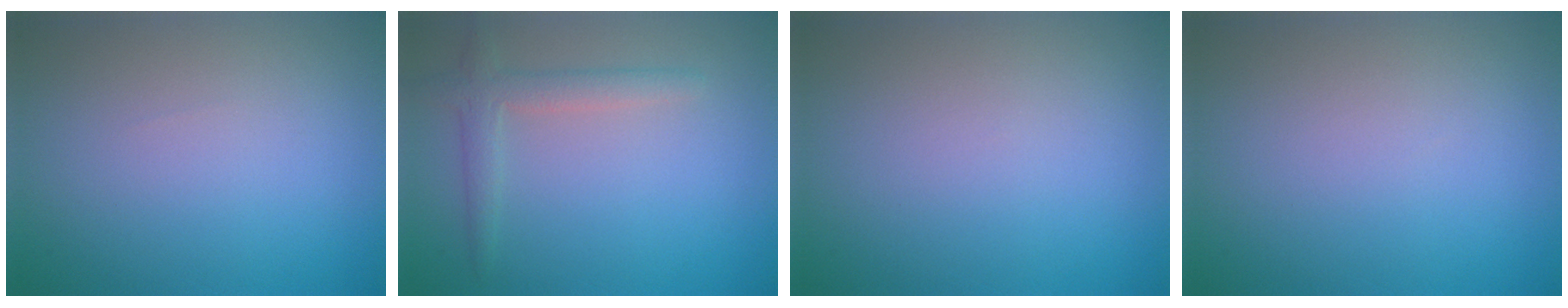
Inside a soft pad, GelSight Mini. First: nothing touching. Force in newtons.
{"total": 2.5, "press": 2.5, "slide": 0.3}
{"total": 0.0}
{"total": 0.0}